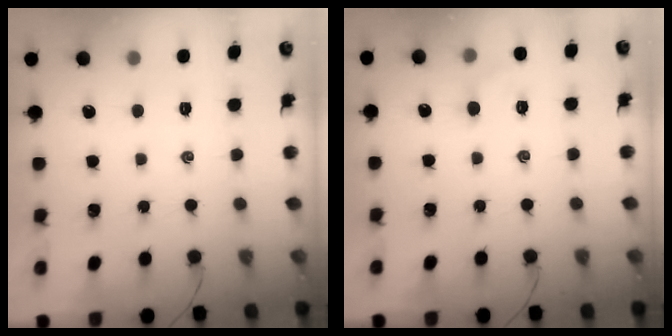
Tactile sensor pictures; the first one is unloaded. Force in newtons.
{"total": 4.7, "press": 4.5, "slide": 1.5}